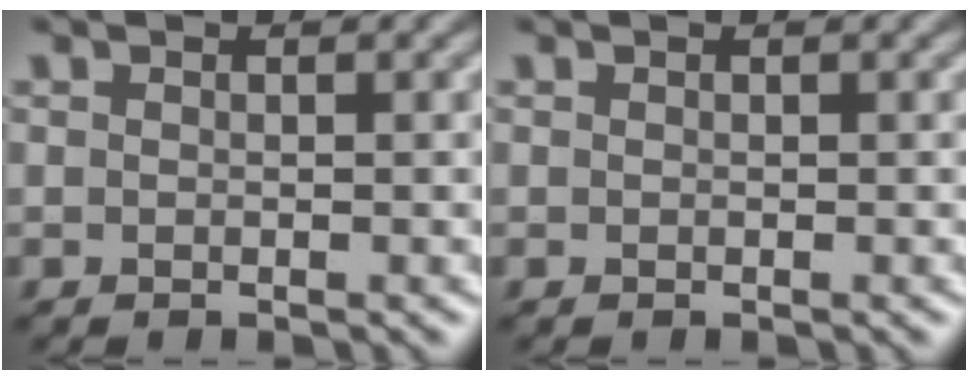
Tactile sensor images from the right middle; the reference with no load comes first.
{"total": 0.0}